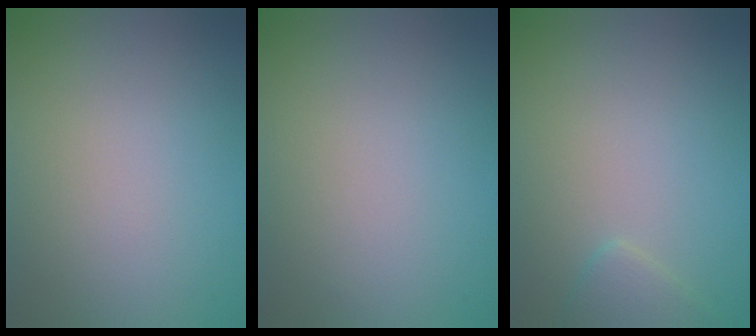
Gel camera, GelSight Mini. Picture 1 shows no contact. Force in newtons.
{"total": 0.0}
{"total": 1.6, "press": 1.6, "slide": 0.1}